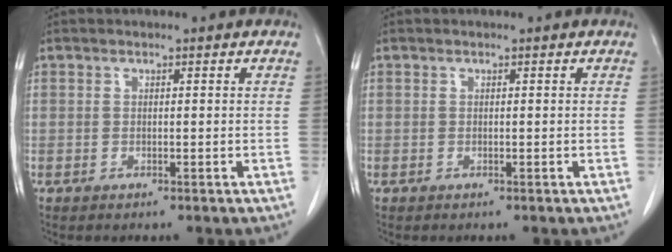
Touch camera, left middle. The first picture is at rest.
{"total": 0.0}